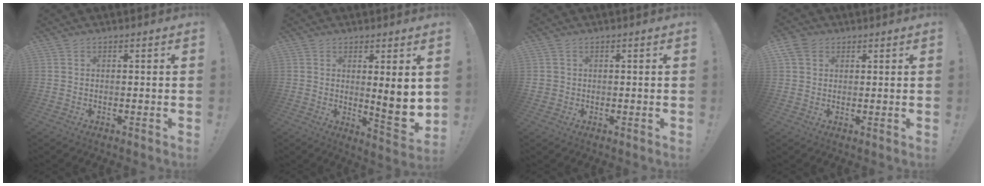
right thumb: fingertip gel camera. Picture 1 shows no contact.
{"total": 8.5, "force": [2.4, 1.3, 8.1], "torque": [-0.097, -0.036, 0.040]}
{"total": 1.9, "force": [0.6, 1.7, 0.4], "torque": [-0.003, -0.001, 0.012]}
{"total": 5.8, "force": [2.8, 4.5, 2.5], "torque": [-0.042, -0.004, 0.056]}